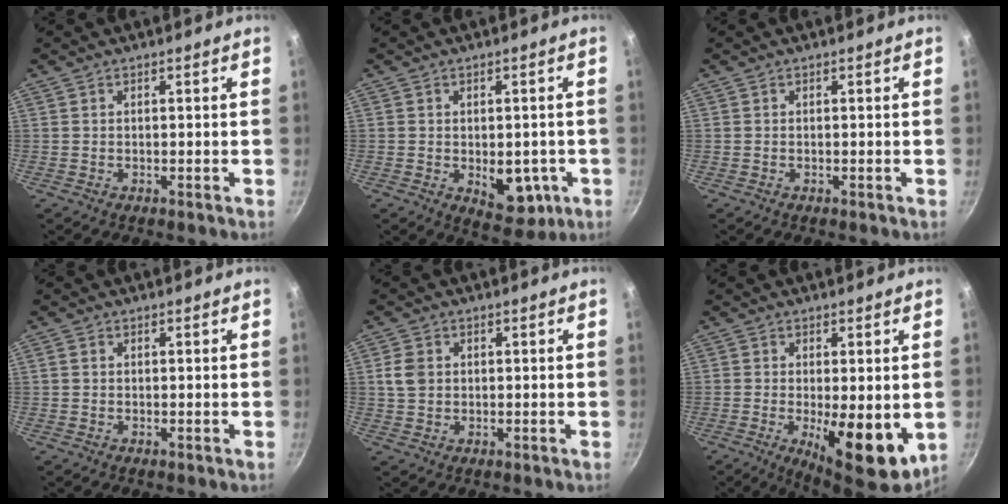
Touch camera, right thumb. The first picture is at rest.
{"total": 8.5, "force": [-2.0, 5.3, 6.3], "torque": [-0.048, -0.006, -0.015]}
{"total": 0.0}
{"total": 0.8, "force": [0.1, 0.7, 0.3], "torque": [-0.006, 0.003, -0.001]}
{"total": 4.0, "force": [0.7, 3.3, 2.3], "torque": [-0.035, 0.003, 0.010]}
{"total": 11.8, "force": [-2.2, 4.2, 10.8], "torque": [-0.141, -0.009, -0.019]}